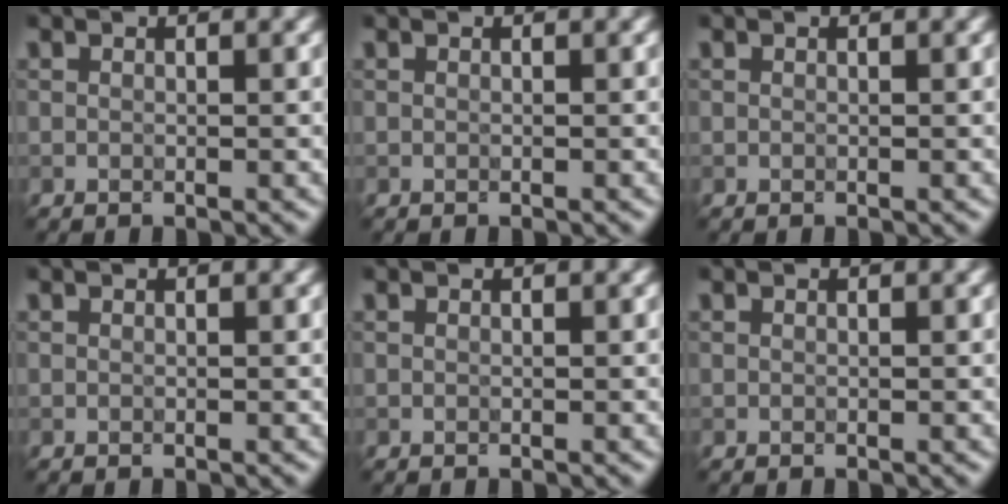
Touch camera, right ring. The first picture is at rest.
{"total": 0.0}
{"total": 0.0}
{"total": 0.0}
{"total": 0.0}
{"total": 0.0}